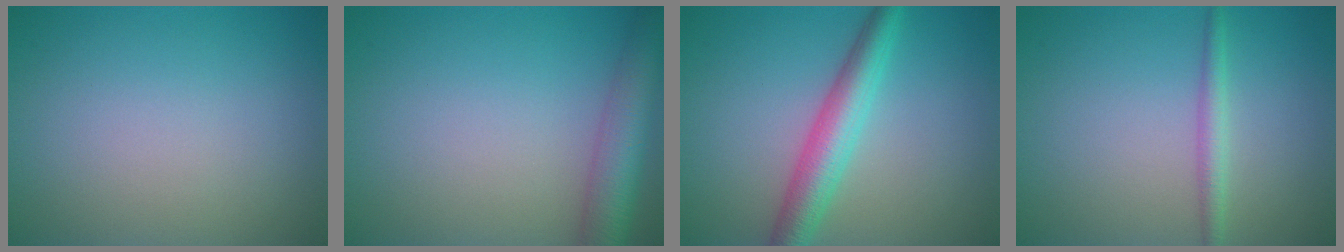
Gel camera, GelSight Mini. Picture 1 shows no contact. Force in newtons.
{"total": 5.3, "press": 5.3, "slide": 0.3}
{"total": 4.6, "press": 4.6, "slide": 0.0}
{"total": 1.7, "press": 1.7, "slide": 0.1}